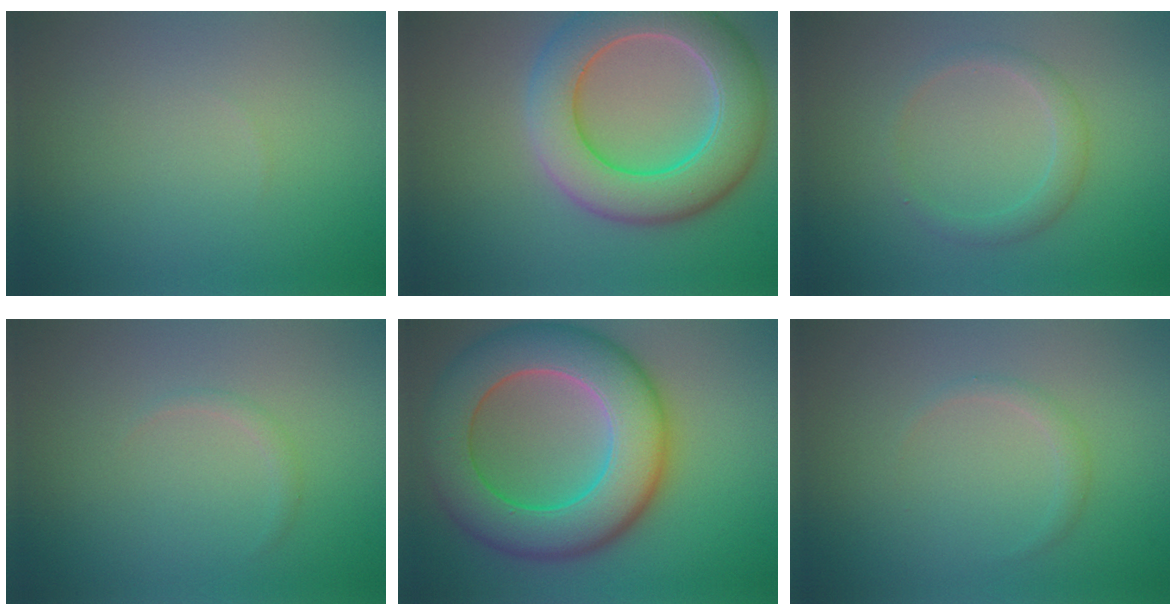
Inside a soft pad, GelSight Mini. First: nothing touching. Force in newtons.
{"total": 8.7, "press": 8.7, "slide": 0.5}
{"total": 1.9, "press": 1.9, "slide": 0.1}
{"total": 0.7, "press": 0.7, "slide": 0.1}
{"total": 11.4, "press": 11.4, "slide": 0.5}
{"total": 0.9, "press": 0.9, "slide": 0.1}